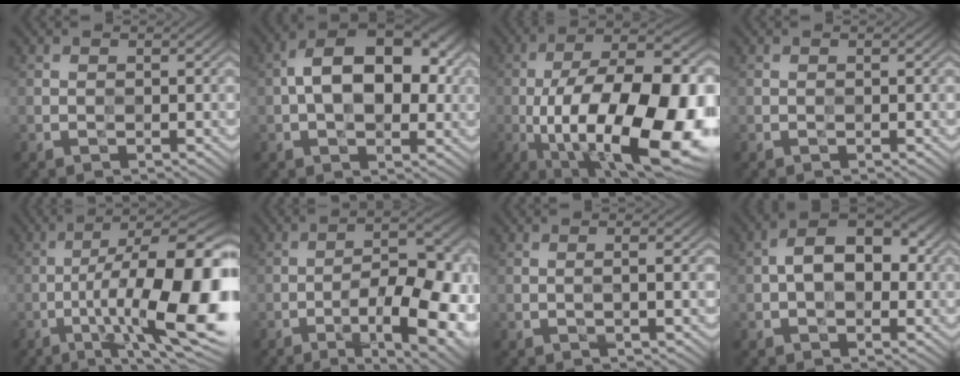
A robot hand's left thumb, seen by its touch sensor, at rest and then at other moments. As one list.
[{"total": 12.2, "force": [1.3, 7.0, 9.9], "torque": [-0.152, 0.020, 0.013]}, {"total": 21.4, "force": [-6.1, 8.1, 18.9], "torque": [-0.310, -0.002, -0.100]}, {"total": 0.0}, {"total": 20.3, "force": [-5.0, 5.6, 18.9], "torque": [-0.262, -0.008, -0.073]}, {"total": 14.9, "force": [-5.8, 4.9, 12.8], "torque": [-0.176, 0.007, -0.081]}, {"total": 2.1, "force": [0.0, 0.2, 2.1], "torque": [-0.035, 0.002, -0.004]}, {"total": 7.2, "force": [0.6, 4.4, 5.7], "torque": [-0.080, 0.015, 0.000]}]